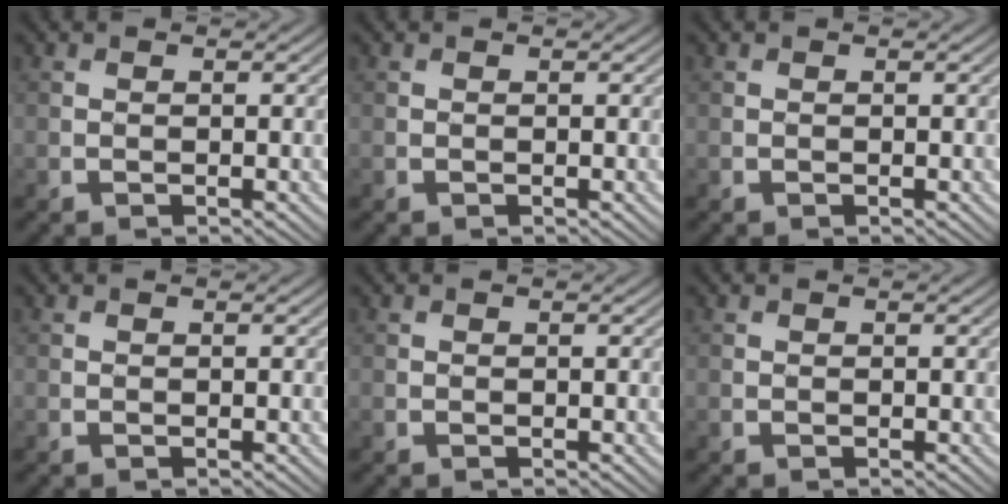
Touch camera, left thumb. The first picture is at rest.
{"total": 0.0}
{"total": 0.0}
{"total": 0.0}
{"total": 0.0}
{"total": 0.0}